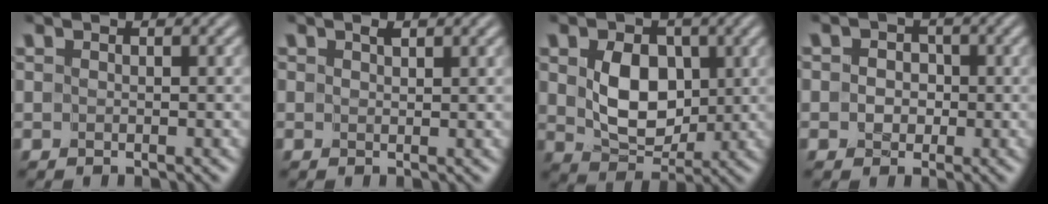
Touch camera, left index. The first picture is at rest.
{"total": 0.8, "force": [0.6, 0.2, 0.4], "torque": [-0.004, -0.002, 0.011]}
{"total": 4.9, "force": [0.5, 3.6, 3.3], "torque": [-0.067, -0.008, 0.013]}
{"total": 2.0, "force": [0.0, 1.9, 0.6], "torque": [0.014, 0.007, -0.016]}